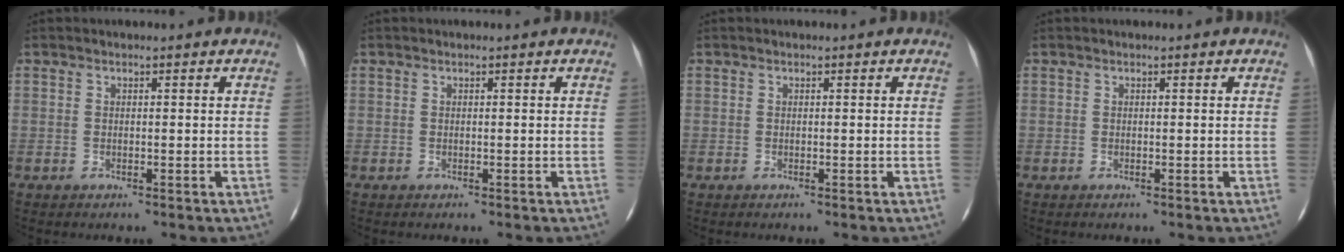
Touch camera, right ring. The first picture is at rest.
{"total": 0.0}
{"total": 0.0}
{"total": 0.0}